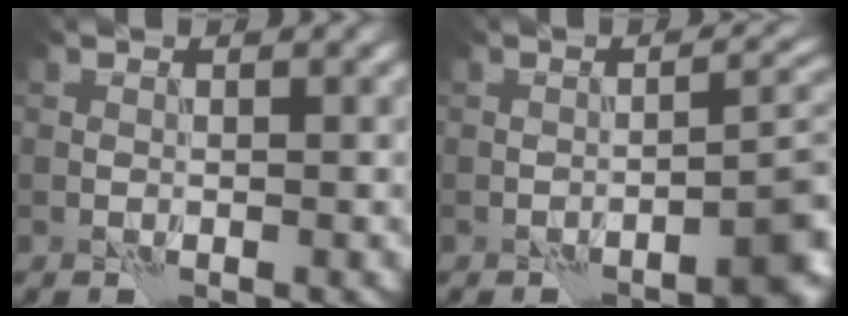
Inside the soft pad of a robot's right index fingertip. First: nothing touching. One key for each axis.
{"total": 4.4, "fx": -2.6, "fy": 0.8, "fz": 3.5, "tx": -0.039, "ty": 0.018, "tz": -0.036}